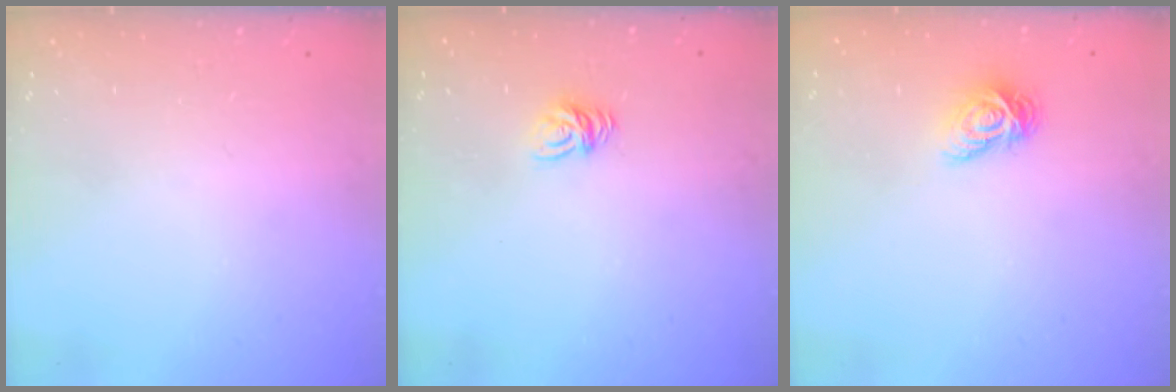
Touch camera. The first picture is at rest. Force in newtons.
{"total": 5.8, "press": 5.8, "slide": 0.4}
{"total": 5.7, "press": 5.7, "slide": 0.2}